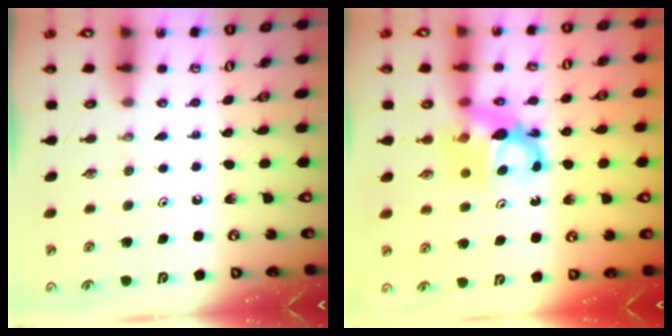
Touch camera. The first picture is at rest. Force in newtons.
{"total": 7.1, "press": 7.0, "slide": 0.3}